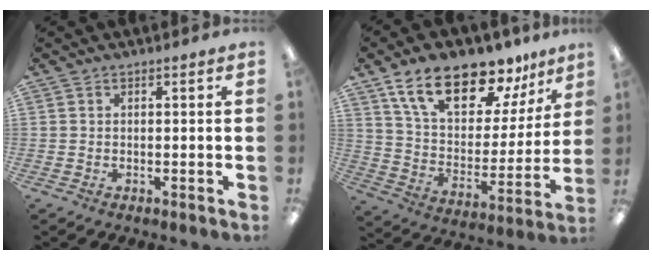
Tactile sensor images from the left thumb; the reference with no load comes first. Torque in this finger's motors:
{"motor_torque": [2.29, 1.89, 1.48, -1.29, 0.16]}